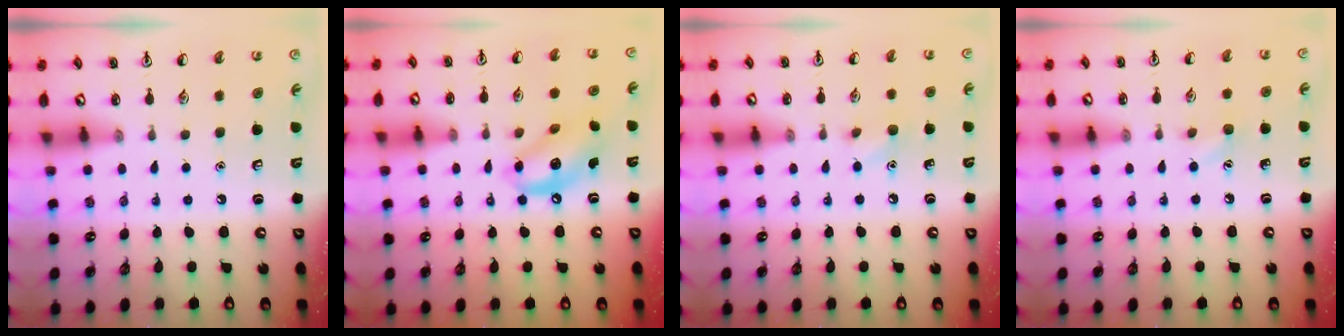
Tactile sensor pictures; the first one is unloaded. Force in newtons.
{"total": 12.1, "press": 11.8, "slide": 3.0}
{"total": 6.2, "press": 6.0, "slide": 1.4}
{"total": 5.0, "press": 4.8, "slide": 1.4}